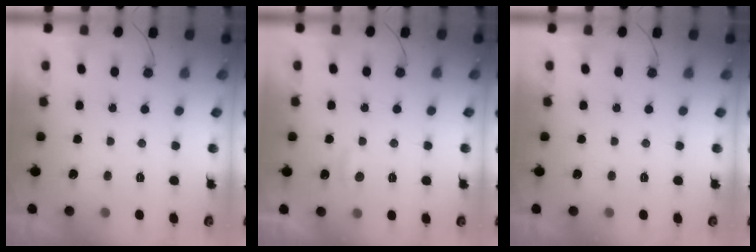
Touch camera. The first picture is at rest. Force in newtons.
{"total": 3.6, "press": 3.6, "slide": 0.3}
{"total": 0.0}